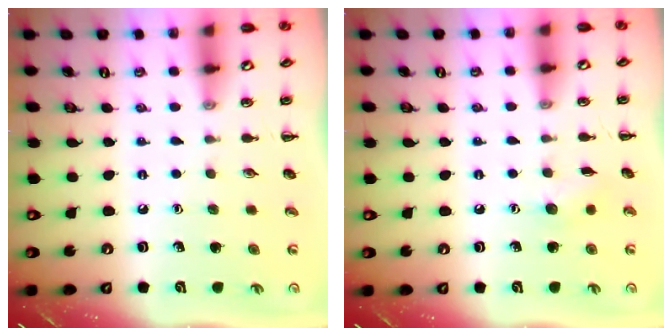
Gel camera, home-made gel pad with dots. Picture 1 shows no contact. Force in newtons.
{"total": 5.5, "press": 5.3, "slide": 1.3}